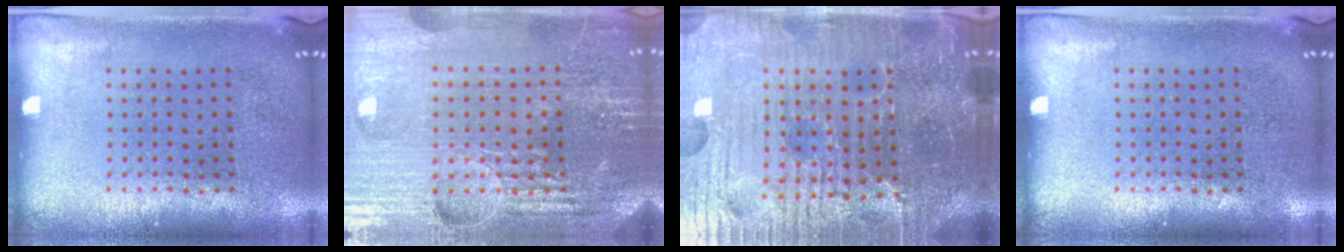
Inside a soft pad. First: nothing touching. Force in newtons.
{"total": 5.4, "press": 4.9, "slide": 2.2}
{"total": 6.5, "press": 5.9, "slide": 2.7}
{"total": 0.0}